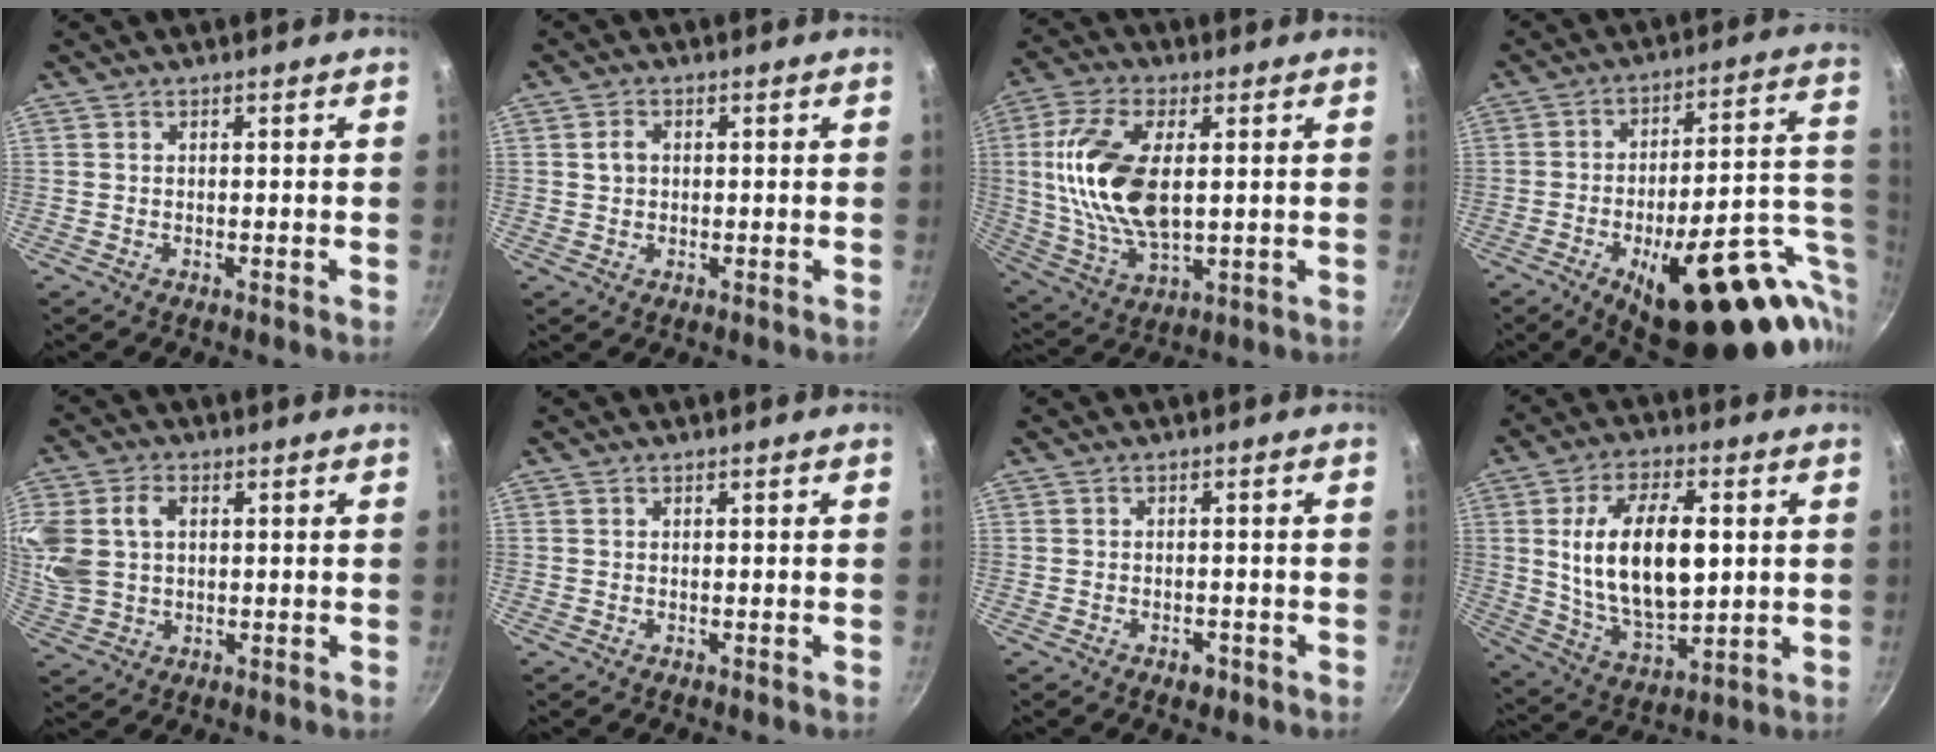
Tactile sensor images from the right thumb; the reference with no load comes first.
{"total": 2.2, "force": [0.4, 1.8, 1.3], "torque": [-0.019, 0.004, 0.006]}
{"total": 17.9, "force": [2.1, 8.9, 15.4], "torque": [-0.315, -0.007, 0.046]}
{"total": 33.2, "force": [-11.9, 11.8, 28.7], "torque": [-0.292, 0.049, -0.155]}
{"total": 15.2, "force": [2.6, 11.3, 9.8], "torque": [-0.253, 0.020, 0.061]}
{"total": 0.0}
{"total": 2.0, "force": [-1.2, 1.2, 1.1], "torque": [-0.014, 0.004, -0.017]}
{"total": 18.3, "force": [2.5, 9.4, 15.6], "torque": [-0.253, -0.010, 0.052]}